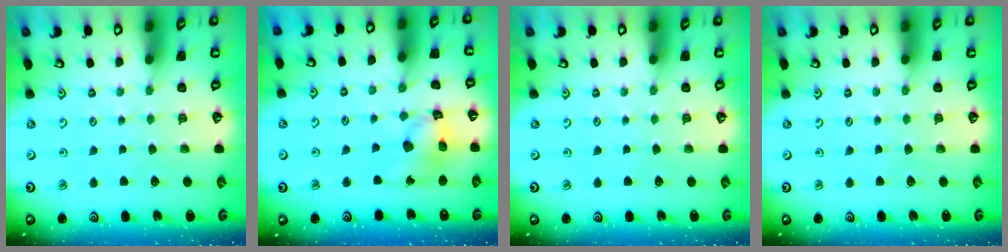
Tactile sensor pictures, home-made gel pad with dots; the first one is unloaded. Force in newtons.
{"total": 13.3, "press": 13.2, "slide": 1.7}
{"total": 0.0}
{"total": 0.0}